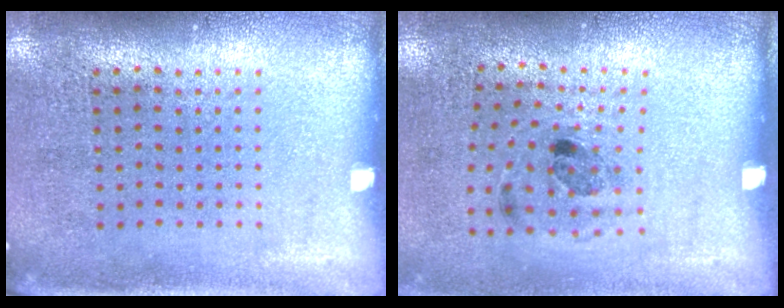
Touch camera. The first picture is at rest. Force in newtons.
{"total": 1.2, "press": 0.8, "slide": 0.9}